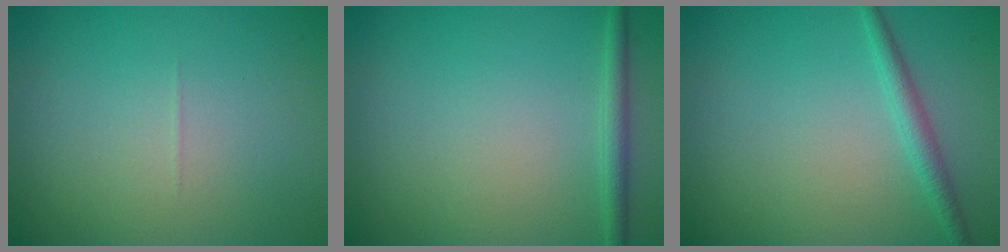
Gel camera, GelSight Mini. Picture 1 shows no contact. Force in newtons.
{"total": 1.6, "press": 1.6, "slide": 0.1}
{"total": 1.8, "press": 1.8, "slide": 0.0}